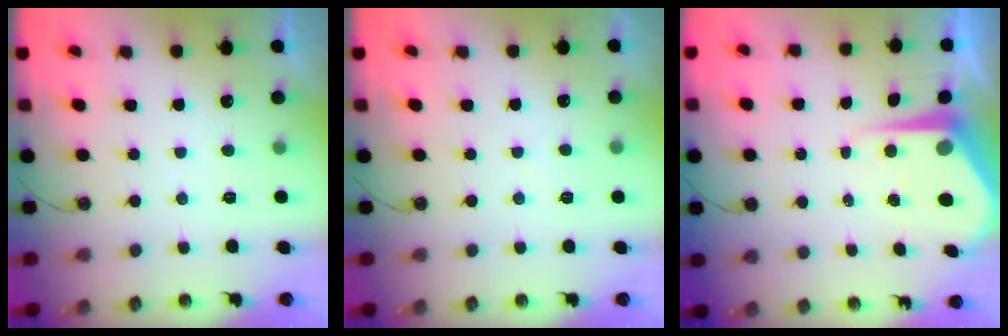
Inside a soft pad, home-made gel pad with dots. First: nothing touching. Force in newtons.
{"total": 3.5, "press": 3.5, "slide": 0.6}
{"total": 7.7, "press": 7.6, "slide": 0.6}